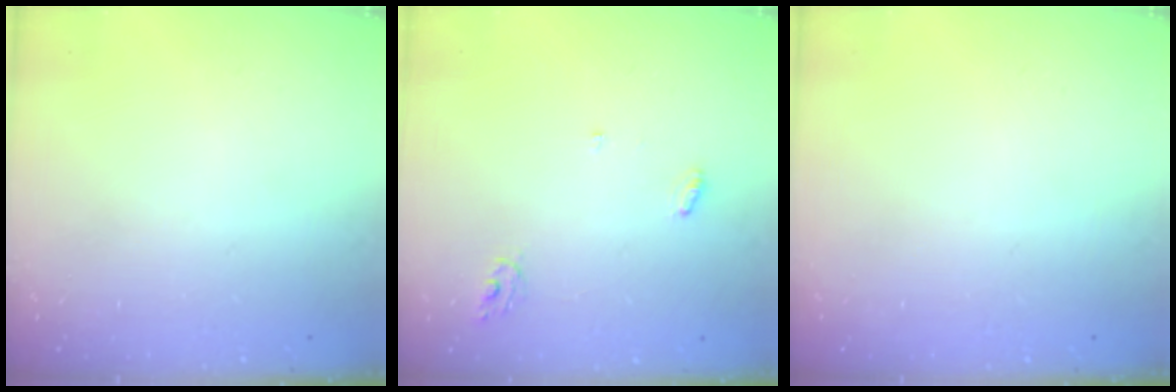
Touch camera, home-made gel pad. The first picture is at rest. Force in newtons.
{"total": 4.1, "press": 4.1, "slide": 0.2}
{"total": 0.0}